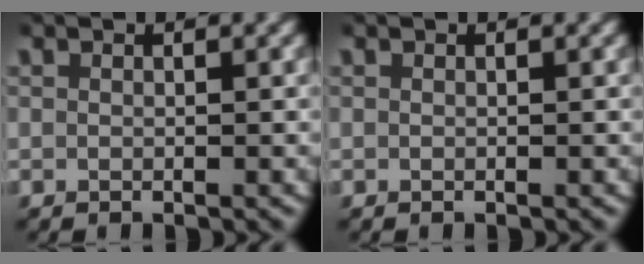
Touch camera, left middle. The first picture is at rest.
{"total": 0.0}